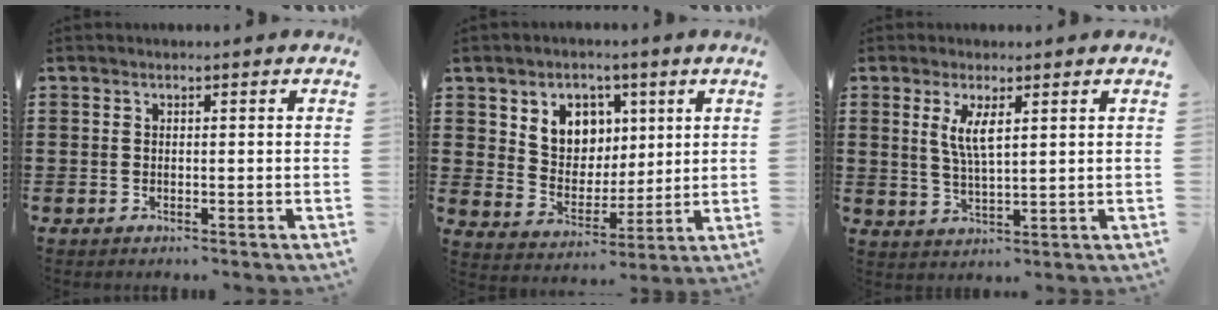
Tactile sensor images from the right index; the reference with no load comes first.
{"total": 6.9, "force": [3.2, 5.8, 1.8], "torque": [-0.053, -0.005, 0.057]}
{"total": 4.3, "force": [1.5, 1.1, 3.9], "torque": [-0.082, 0.002, 0.025]}